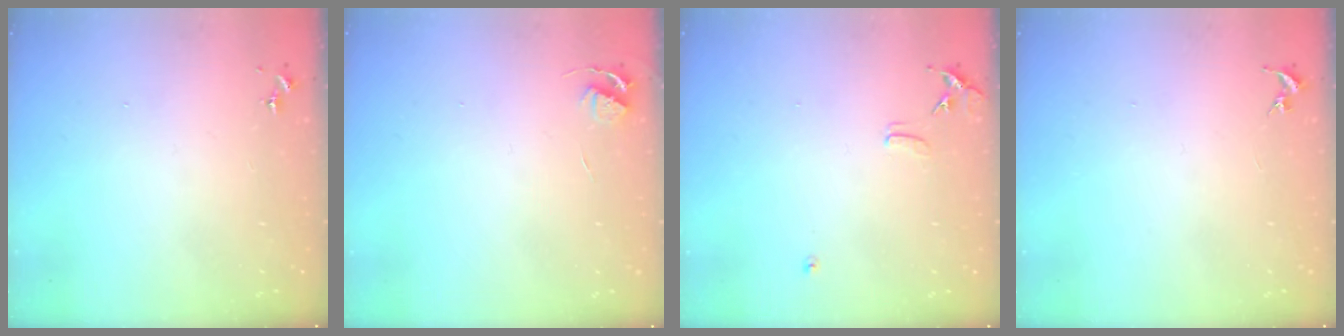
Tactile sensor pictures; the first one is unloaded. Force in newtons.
{"total": 4.1, "press": 4.1, "slide": 0.5}
{"total": 6.7, "press": 6.7, "slide": 0.6}
{"total": 0.0}